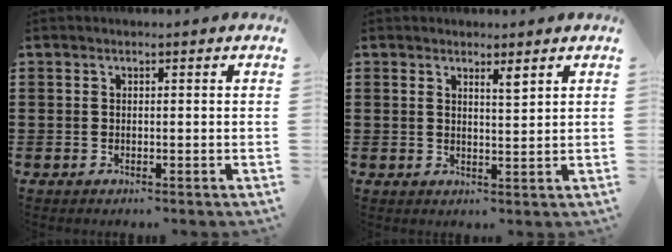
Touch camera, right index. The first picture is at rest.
{"total": 2.2, "force": [1.8, 0.2, 1.4], "torque": [-0.021, -0.003, 0.029]}